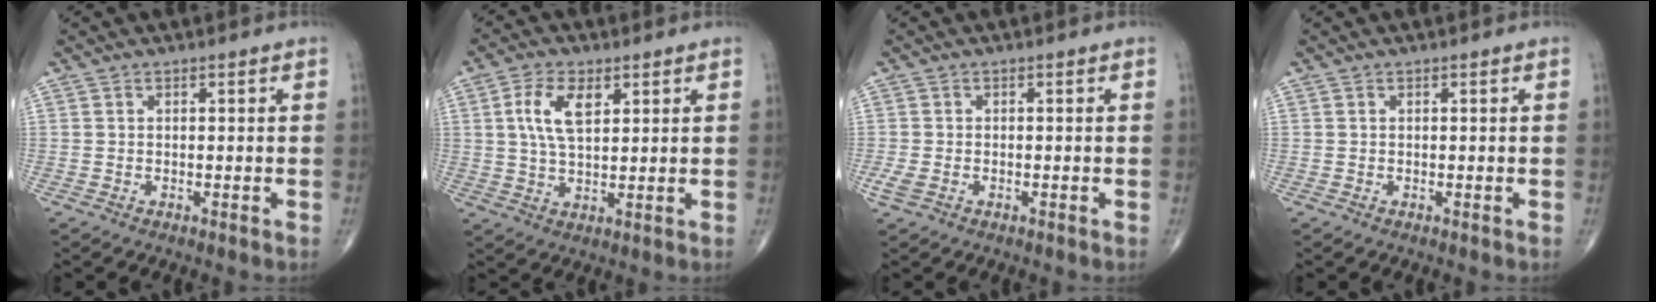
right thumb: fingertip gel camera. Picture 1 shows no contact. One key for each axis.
{"total": 7.9, "fx": 2.7, "fy": 4.0, "fz": 6.2, "tx": -0.120, "ty": -0.006, "tz": 0.052}
{"total": 2.1, "fx": -0.7, "fy": 1.3, "fz": 1.5, "tx": -0.046, "ty": -0.002, "tz": -0.014}
{"total": 0.0}